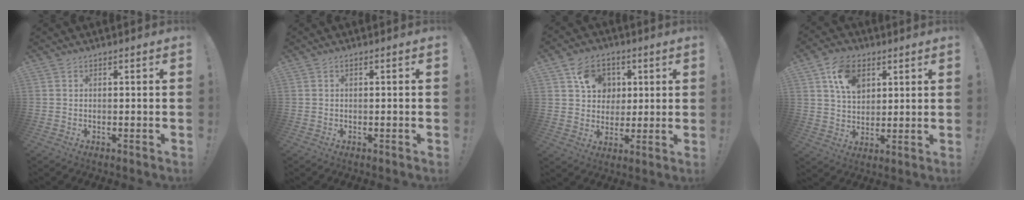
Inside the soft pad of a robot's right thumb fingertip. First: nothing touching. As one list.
[{"total": 0.0}, {"total": 11.4, "force": [4.3, 9.6, 4.5], "torque": [-0.062, -0.011, 0.086]}, {"total": 11.5, "force": [5.4, 8.2, 6.0], "torque": [-0.093, -0.014, 0.102]}]